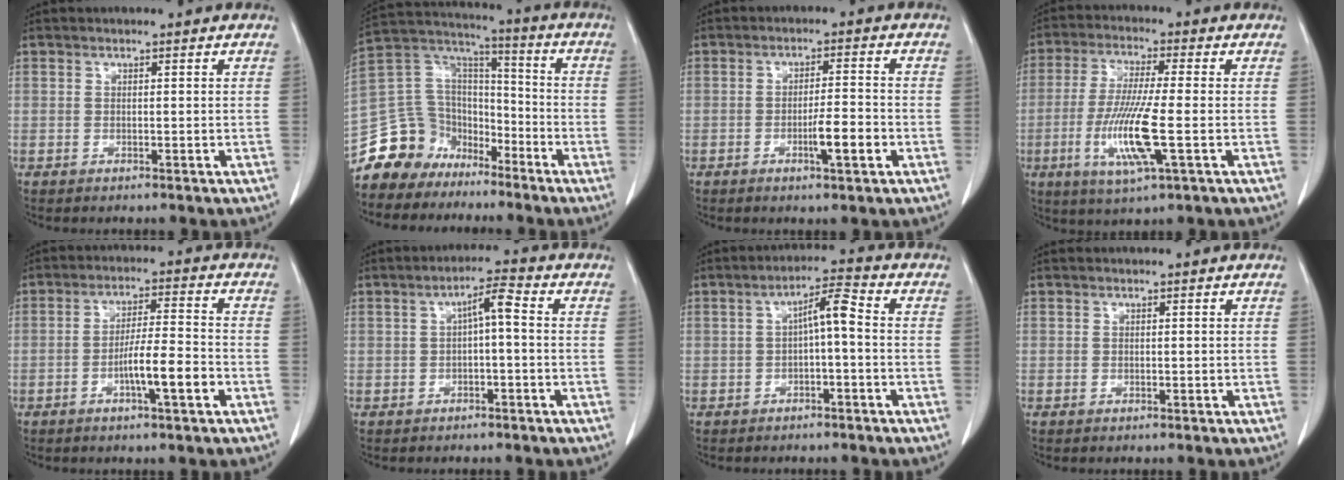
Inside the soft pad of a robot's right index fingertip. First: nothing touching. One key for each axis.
{"total": 14.5, "fx": -10.9, "fy": 9.4, "fz": 1.6, "tx": -0.044, "ty": 0.082, "tz": -0.199}
{"total": 5.8, "fx": -2.1, "fy": 0.8, "fz": 5.3, "tx": -0.087, "ty": -0.002, "tz": -0.031}
{"total": 11.6, "fx": -3.0, "fy": 0.7, "fz": 11.2, "tx": -0.230, "ty": -0.020, "tz": -0.057}
{"total": 7.9, "fx": -3.0, "fy": 0.8, "fz": 7.2, "tx": -0.127, "ty": 0.005, "tz": -0.049}
{"total": 4.3, "fx": 0.2, "fy": 0.9, "fz": 4.2, "tx": -0.074, "ty": 0.018, "tz": 0.003}
{"total": 5.3, "fx": -0.2, "fy": 1.2, "fz": 5.1, "tx": -0.091, "ty": 0.024, "tz": -0.002}
{"total": 0.0}